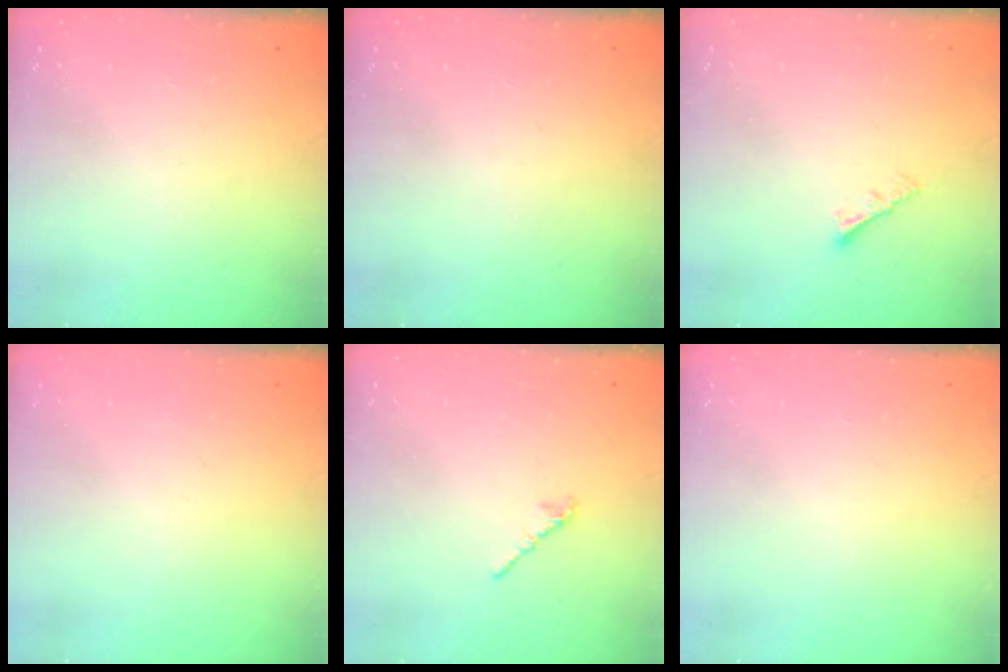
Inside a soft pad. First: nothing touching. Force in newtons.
{"total": 0.0}
{"total": 3.0, "press": 3.0, "slide": 0.1}
{"total": 0.0}
{"total": 2.4, "press": 2.3, "slide": 0.7}
{"total": 0.0}